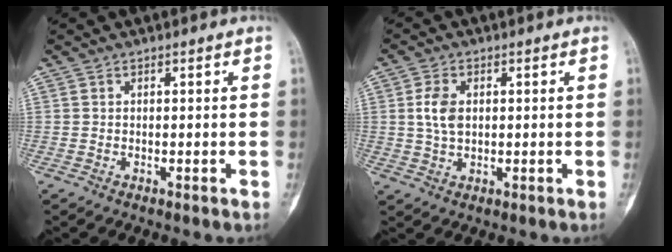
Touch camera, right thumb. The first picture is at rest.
{"total": 5.0, "force": [0.8, 3.2, 3.8], "torque": [-0.074, -0.001, 0.016]}